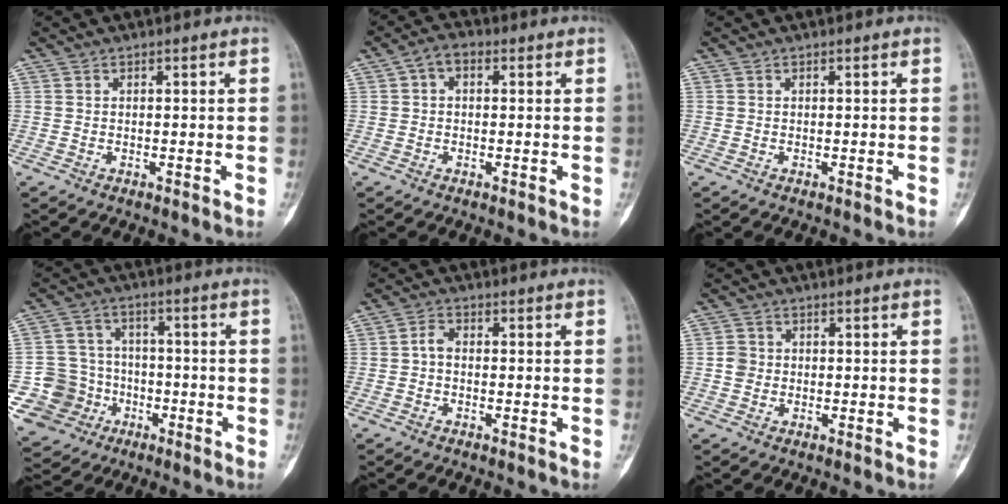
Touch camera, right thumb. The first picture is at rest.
{"total": 3.7, "force": [0.8, 2.4, 2.6], "torque": [-0.036, 0.016, 0.007]}
{"total": 0.0}
{"total": 12.0, "force": [-3.9, 11.1, 2.6], "torque": [-0.034, 0.044, -0.057]}
{"total": 2.1, "force": [-0.4, 1.3, 1.6], "torque": [-0.029, 0.008, -0.014]}
{"total": 2.3, "force": [-0.2, 2.1, 0.9], "torque": [-0.007, 0.006, -0.007]}